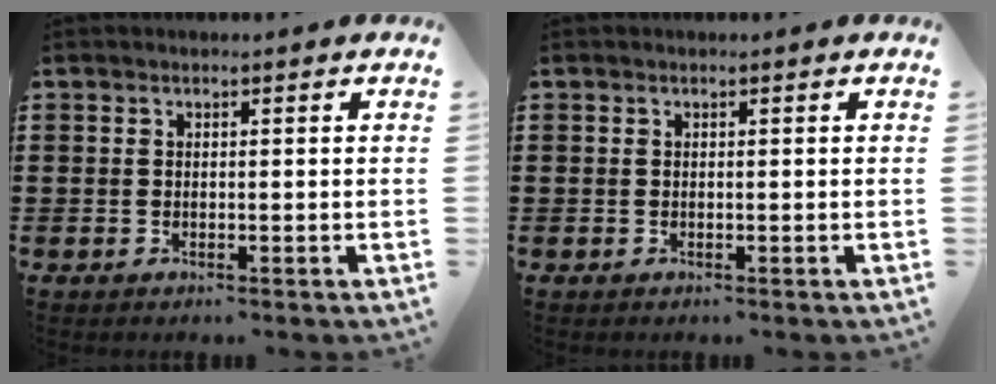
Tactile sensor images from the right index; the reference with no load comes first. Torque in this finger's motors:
{"motor_torque": [0.00, 0.00, 0.00, -0.01]}